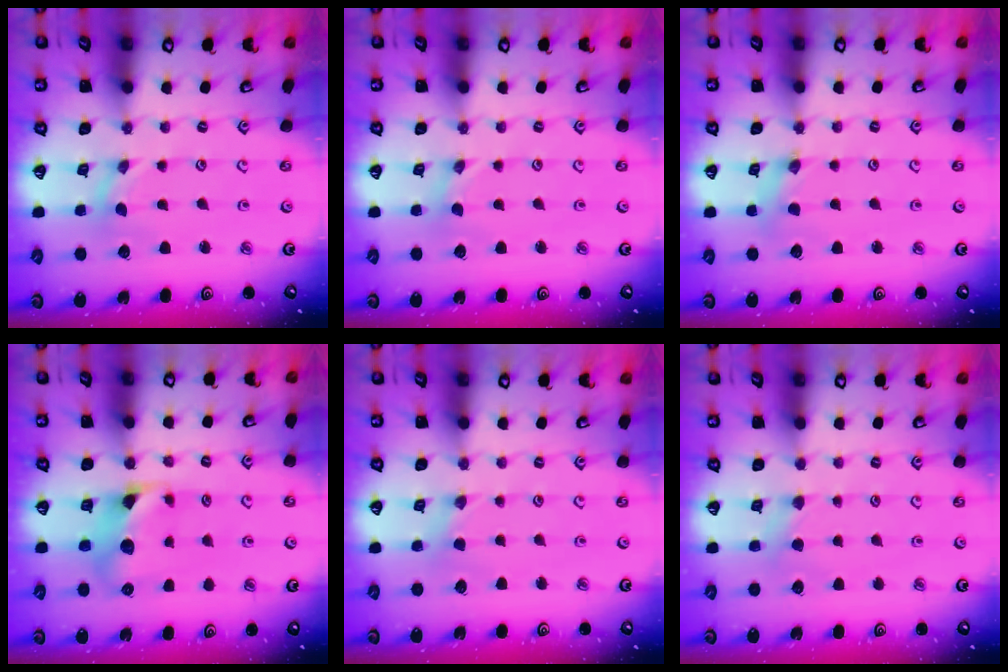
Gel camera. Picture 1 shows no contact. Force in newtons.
{"total": 0.0}
{"total": 1.6, "press": 1.6, "slide": 0.2}
{"total": 7.9, "press": 7.9, "slide": 0.8}
{"total": 1.4, "press": 1.4, "slide": 0.4}
{"total": 2.8, "press": 2.8, "slide": 0.6}